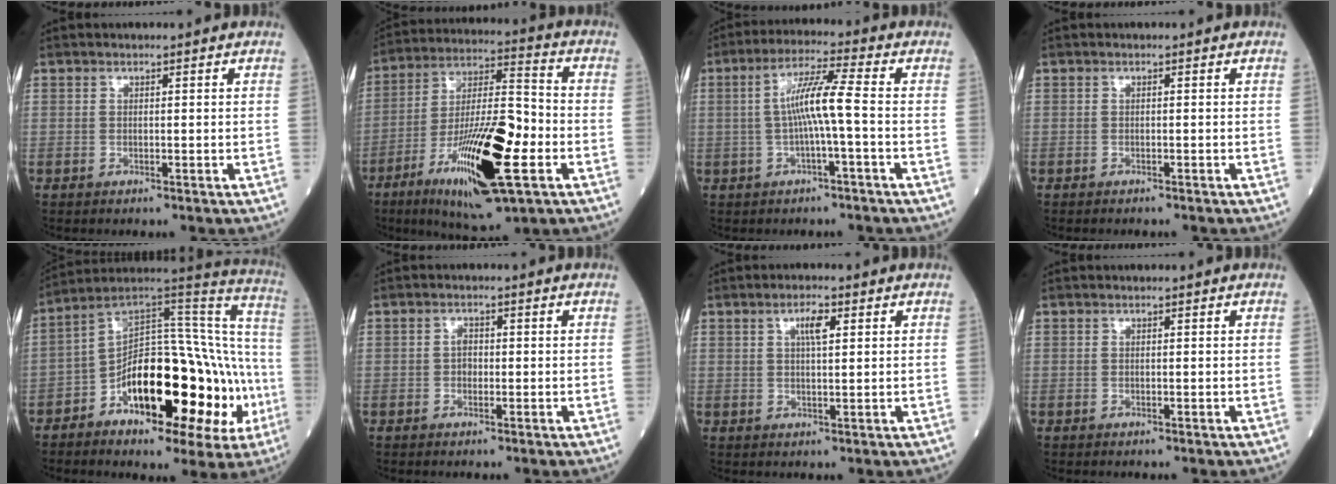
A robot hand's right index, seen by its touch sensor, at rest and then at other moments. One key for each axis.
{"total": 19.7, "fx": -7.6, "fy": 3.8, "fz": 17.8, "tx": -0.335, "ty": -0.020, "tz": -0.122}
{"total": 7.1, "fx": -0.6, "fy": -0.3, "fz": 7.0, "tx": -0.136, "ty": 0.015, "tz": -0.012}
{"total": 1.8, "fx": -1.6, "fy": 0.1, "fz": 0.8, "tx": -0.011, "ty": -0.001, "tz": -0.019}
{"total": 26.9, "fx": -8.0, "fy": 10.0, "fz": 23.6, "tx": -0.294, "ty": 0.036, "tz": -0.106}
{"total": 1.4, "fx": -0.1, "fy": 1.0, "fz": 0.9, "tx": -0.010, "ty": 0.006, "tz": -0.002}
{"total": 3.2, "fx": 1.3, "fy": 0.7, "fz": 2.9, "tx": -0.056, "ty": 0.003, "tz": 0.024}
{"total": 0.0}